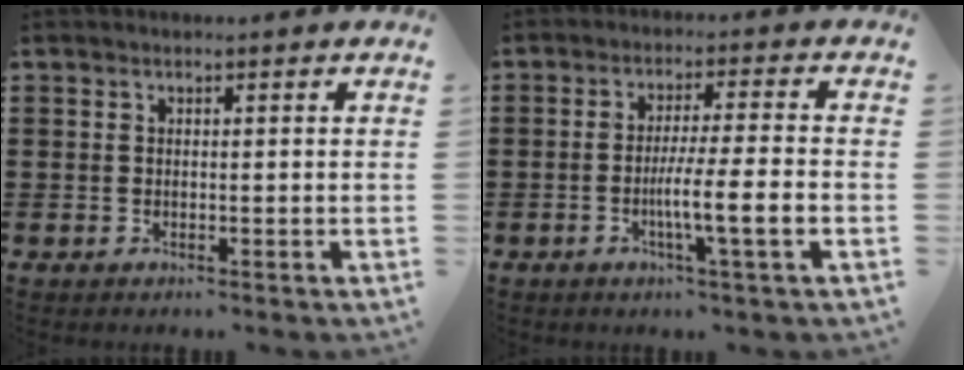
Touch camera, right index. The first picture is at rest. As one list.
[{"total": 6.8, "force": [-2.1, -0.1, 6.5], "torque": [-0.108, -0.007, -0.038]}]